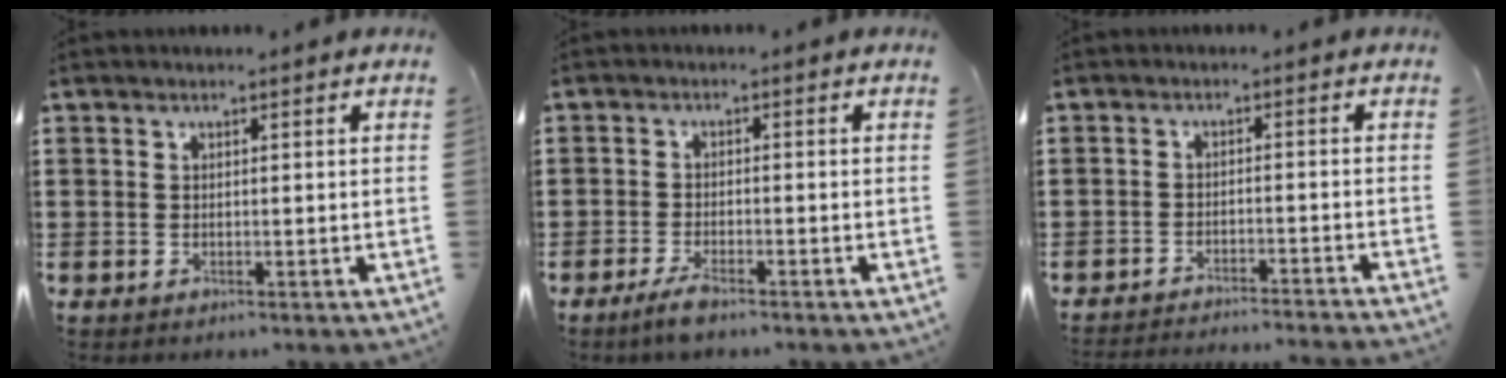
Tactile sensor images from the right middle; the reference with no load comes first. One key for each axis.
{"total": 2.8, "fx": -2.0, "fy": 0.4, "fz": 1.9, "tx": -0.045, "ty": -0.002, "tz": -0.041}
{"total": 2.8, "fx": -2.7, "fy": -0.4, "fz": 0.4, "tx": -0.009, "ty": -0.002, "tz": -0.057}